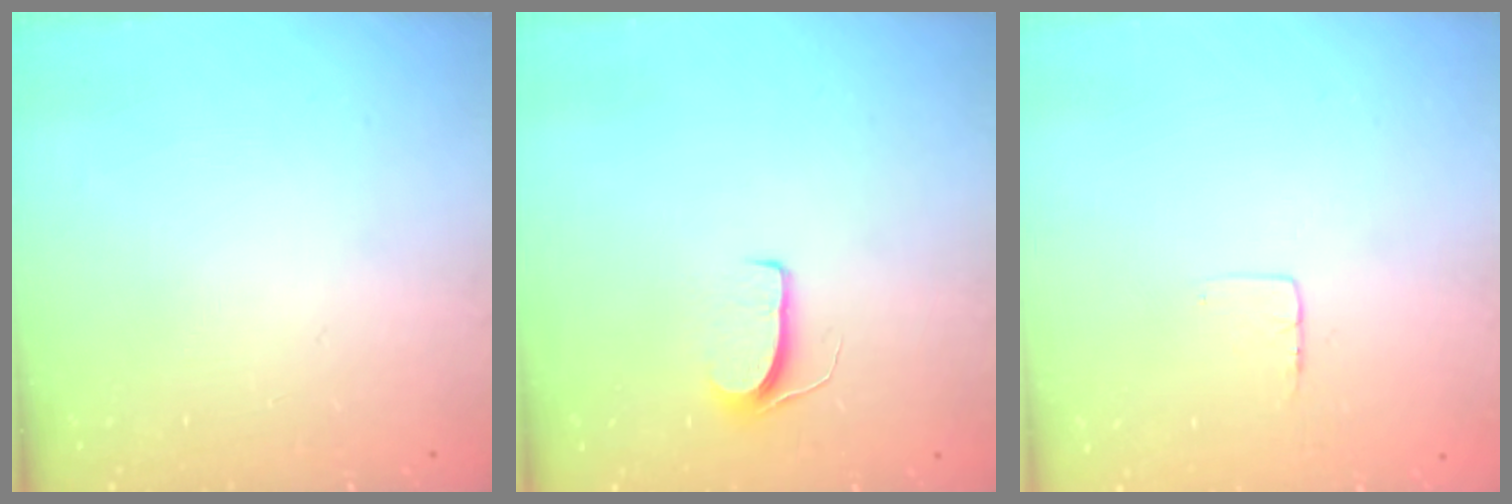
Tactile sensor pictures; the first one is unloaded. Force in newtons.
{"total": 6.2, "press": 6.2, "slide": 0.5}
{"total": 3.5, "press": 3.5, "slide": 0.3}